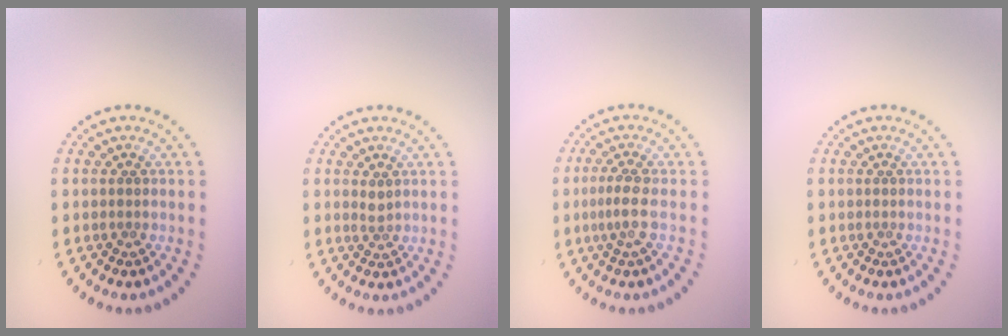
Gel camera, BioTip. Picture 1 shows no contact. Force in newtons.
{"total": 0.9, "press": 0.6, "slide": 0.7}
{"total": 1.9, "press": 1.4, "slide": 1.3}
{"total": 0.0}